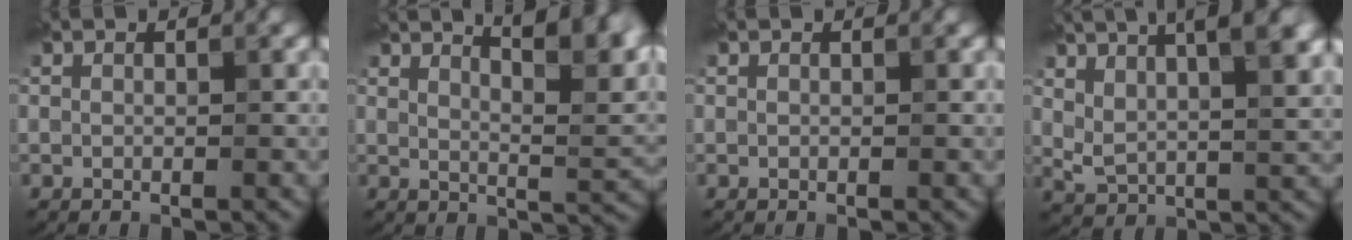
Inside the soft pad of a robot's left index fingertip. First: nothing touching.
{"total": 8.9, "force": [5.9, 2.6, 6.1], "torque": [-0.056, 0.026, 0.069]}
{"total": 0.0}
{"total": 10.0, "force": [5.3, 4.3, 7.3], "torque": [-0.119, 0.025, 0.081]}